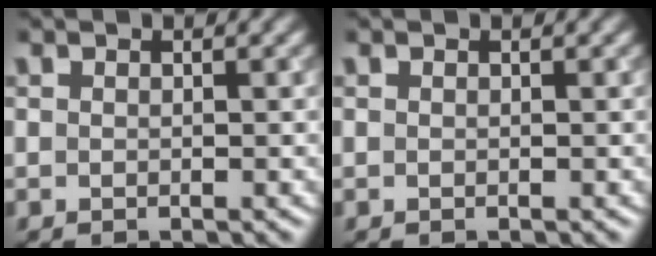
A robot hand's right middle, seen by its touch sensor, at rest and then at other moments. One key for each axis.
{"total": 0.0}